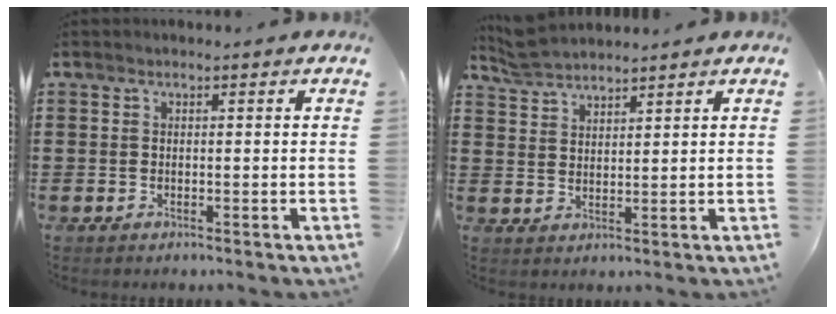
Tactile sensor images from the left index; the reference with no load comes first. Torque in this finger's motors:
{"motor_torque": [0.11, -0.12, 0.09, 0.03]}